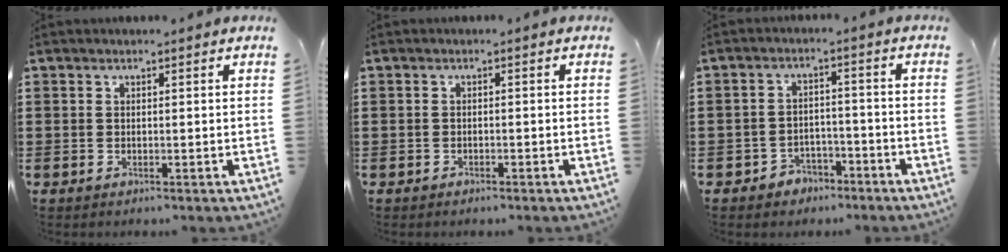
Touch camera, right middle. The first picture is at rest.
{"total": 0.7, "force": [-0.6, 0.3, 0.1], "torque": [-0.003, 0.000, -0.014]}
{"total": 3.1, "force": [-2.7, 1.4, 0.2], "torque": [-0.012, 0.005, -0.059]}